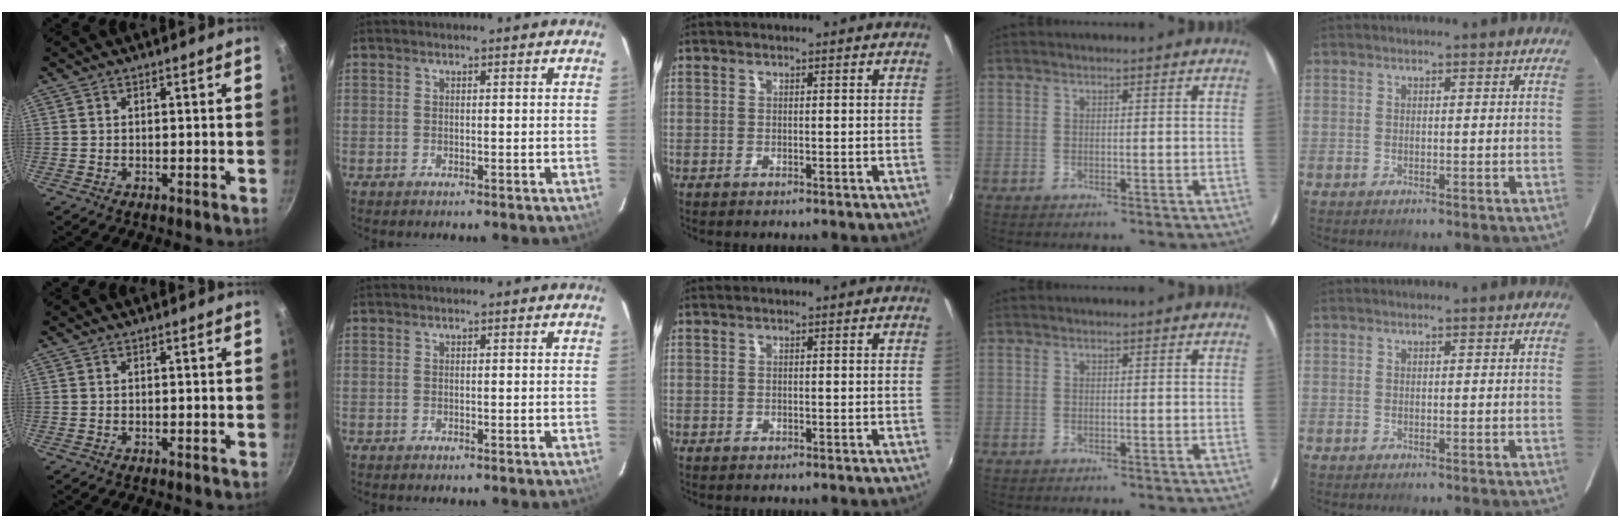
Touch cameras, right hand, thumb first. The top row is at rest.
{}